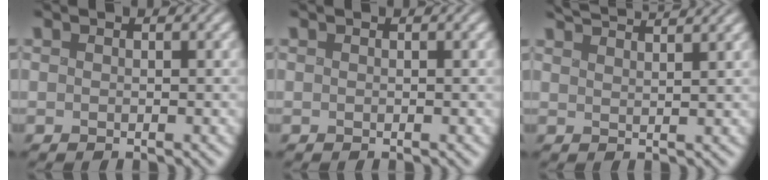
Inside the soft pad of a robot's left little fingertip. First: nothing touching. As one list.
[{"total": 0.0}, {"total": 4.1, "force": [3.8, 0.0, 1.4], "torque": [-0.030, 0.017, 0.056]}]